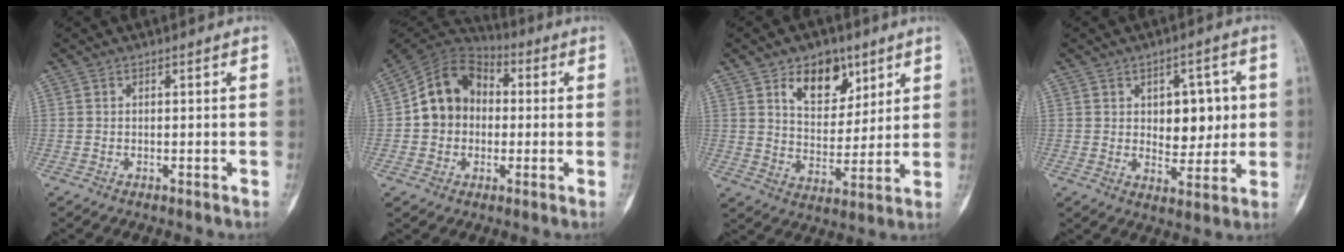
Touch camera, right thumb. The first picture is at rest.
{"total": 13.1, "force": [0.0, 11.0, 7.2], "torque": [-0.094, 0.034, -0.014]}
{"total": 11.5, "force": [6.2, 7.3, 6.4], "torque": [-0.058, -0.033, 0.103]}
{"total": 9.7, "force": [1.4, 6.2, 7.3], "torque": [-0.049, -0.006, 0.026]}